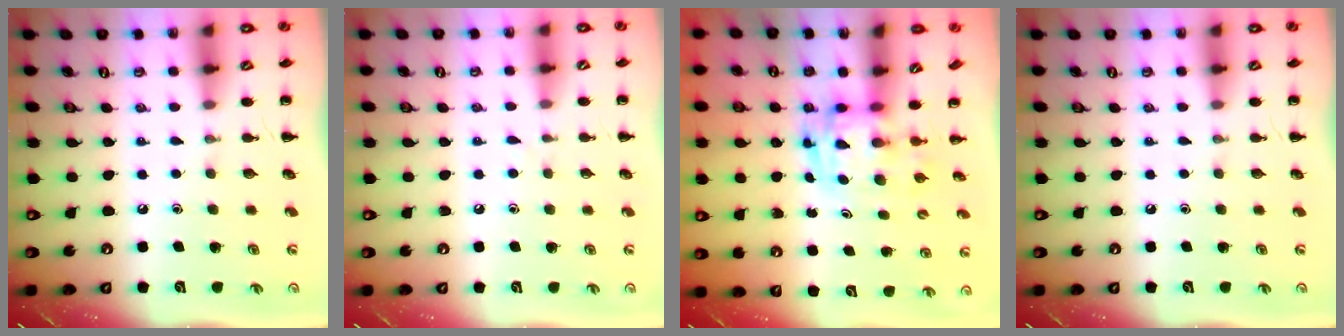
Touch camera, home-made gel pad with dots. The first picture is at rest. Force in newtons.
{"total": 2.8, "press": 2.6, "slide": 1.0}
{"total": 2.8, "press": 2.7, "slide": 0.5}
{"total": 0.0}